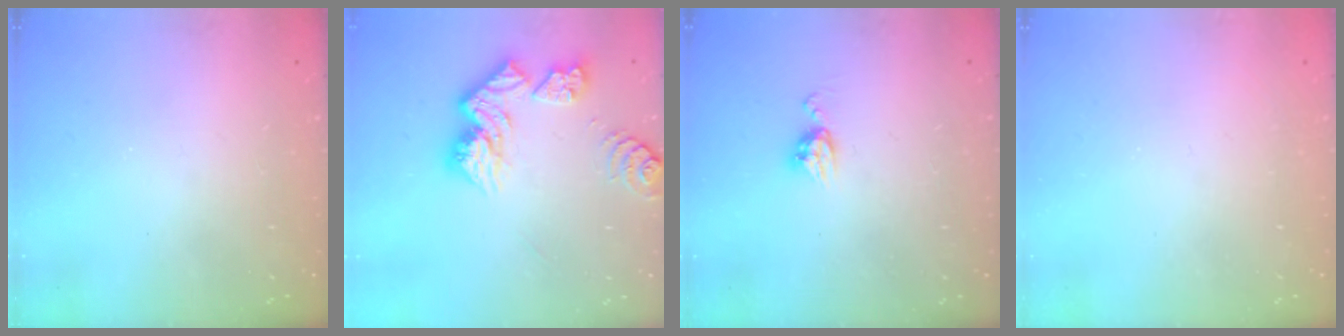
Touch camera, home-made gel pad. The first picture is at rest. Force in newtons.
{"total": 13.1, "press": 13.0, "slide": 1.4}
{"total": 5.9, "press": 5.9, "slide": 0.5}
{"total": 0.0}